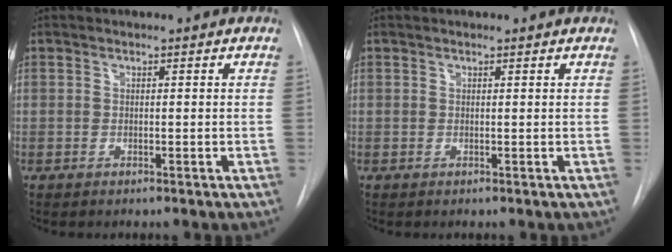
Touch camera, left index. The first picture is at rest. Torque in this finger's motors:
{"motor_torque": [0.01, -0.04, -0.07, -0.01]}